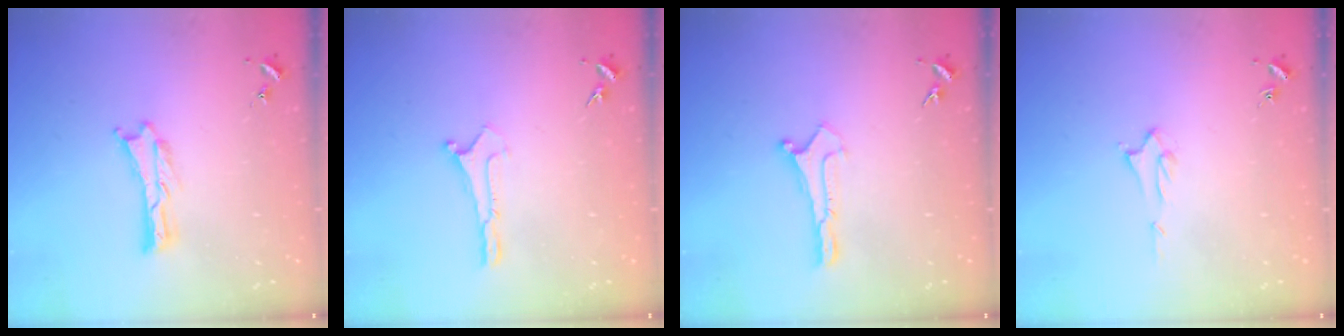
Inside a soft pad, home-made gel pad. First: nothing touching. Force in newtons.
{"total": 0.0}
{"total": 0.0}
{"total": 1.4, "press": 1.4, "slide": 0.2}